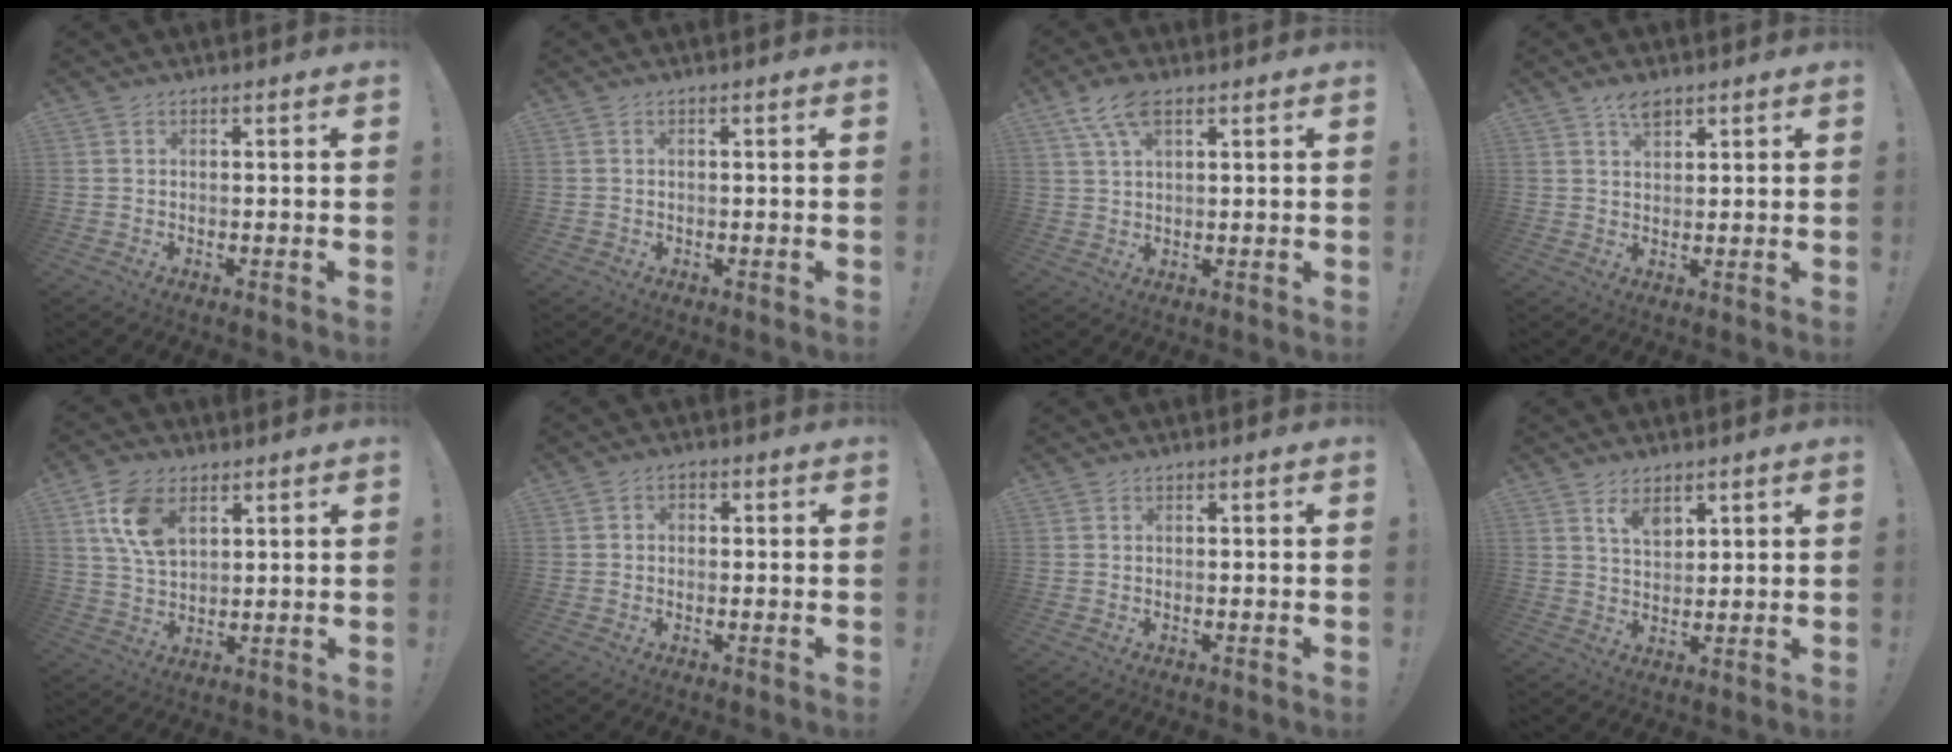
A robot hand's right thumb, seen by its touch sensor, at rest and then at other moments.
{"total": 0.7, "force": [-0.1, 0.7, 0.0], "torque": [-0.004, 0.004, -0.002]}
{"total": 7.2, "force": [4.0, 3.0, 5.2], "torque": [-0.088, -0.010, 0.074]}
{"total": 4.4, "force": [2.9, 2.1, 2.5], "torque": [-0.031, -0.012, 0.050]}
{"total": 11.6, "force": [5.2, 7.2, 7.5], "torque": [-0.140, -0.004, 0.101]}
{"total": 2.0, "force": [-0.9, 1.6, 0.9], "torque": [-0.017, 0.011, -0.016]}
{"total": 0.0}
{"total": 5.3, "force": [3.6, 2.7, 2.8], "torque": [-0.042, -0.019, 0.062]}